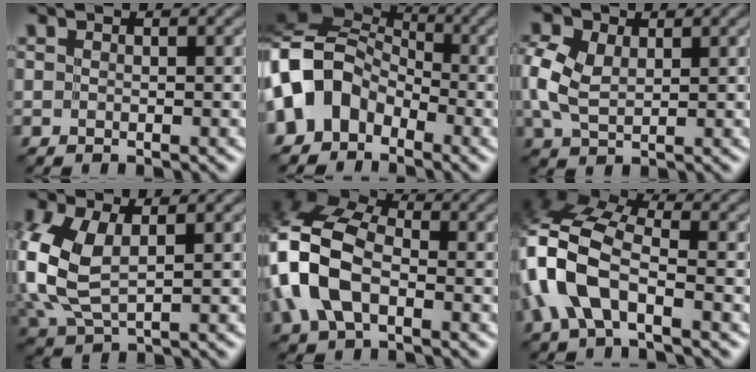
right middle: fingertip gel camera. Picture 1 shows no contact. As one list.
[{"total": 9.4, "force": [-3.0, 7.1, 5.3], "torque": [-0.100, 0.007, -0.078]}, {"total": 4.6, "force": [0.6, 3.1, 3.4], "torque": [-0.087, 0.004, 0.009]}, {"total": 7.6, "force": [0.7, 4.2, 6.2], "torque": [-0.166, -0.003, 0.013]}, {"total": 9.9, "force": [-1.7, 6.2, 7.5], "torque": [-0.193, 0.012, -0.056]}, {"total": 9.5, "force": [-2.2, 5.2, 7.7], "torque": [-0.191, 0.009, -0.063]}]